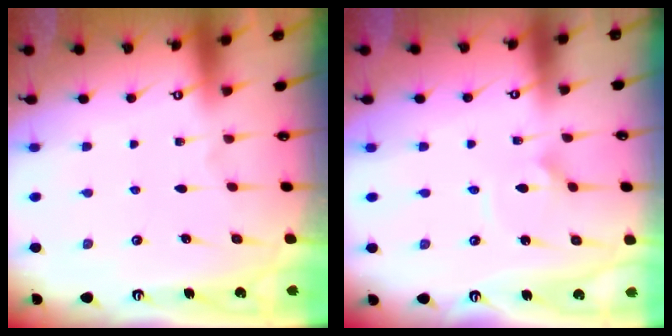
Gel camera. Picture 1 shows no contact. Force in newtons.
{"total": 2.4, "press": 2.4, "slide": 0.0}